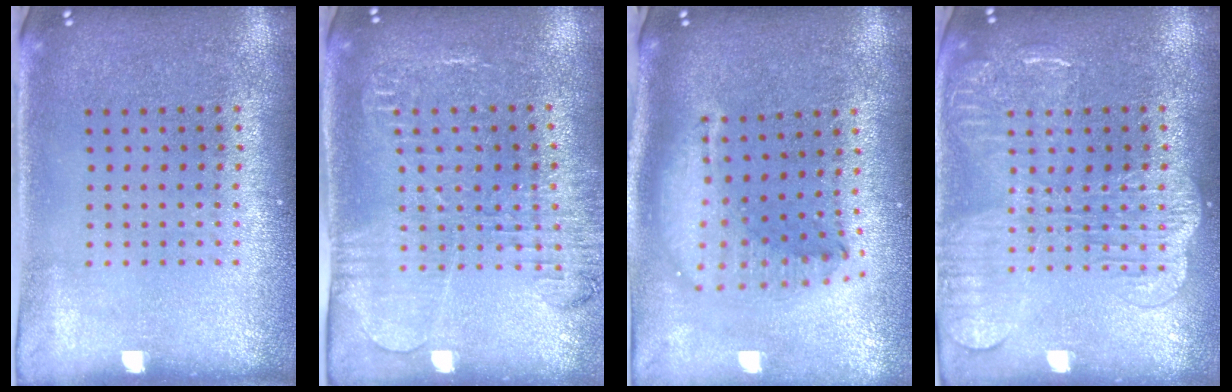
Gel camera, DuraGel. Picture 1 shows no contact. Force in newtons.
{"total": 2.0, "press": 2.0, "slide": 0.1}
{"total": 2.2, "press": 1.7, "slide": 1.4}
{"total": 3.7, "press": 3.6, "slide": 0.5}